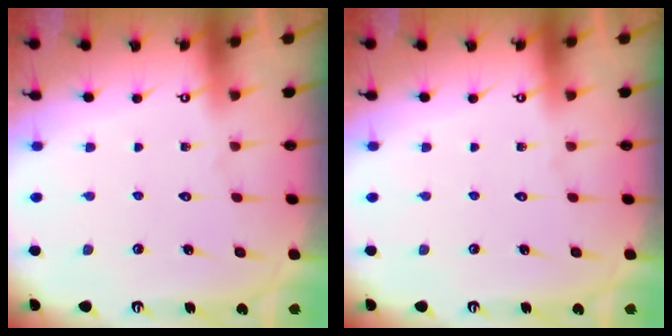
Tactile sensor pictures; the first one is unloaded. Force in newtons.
{"total": 0.0}